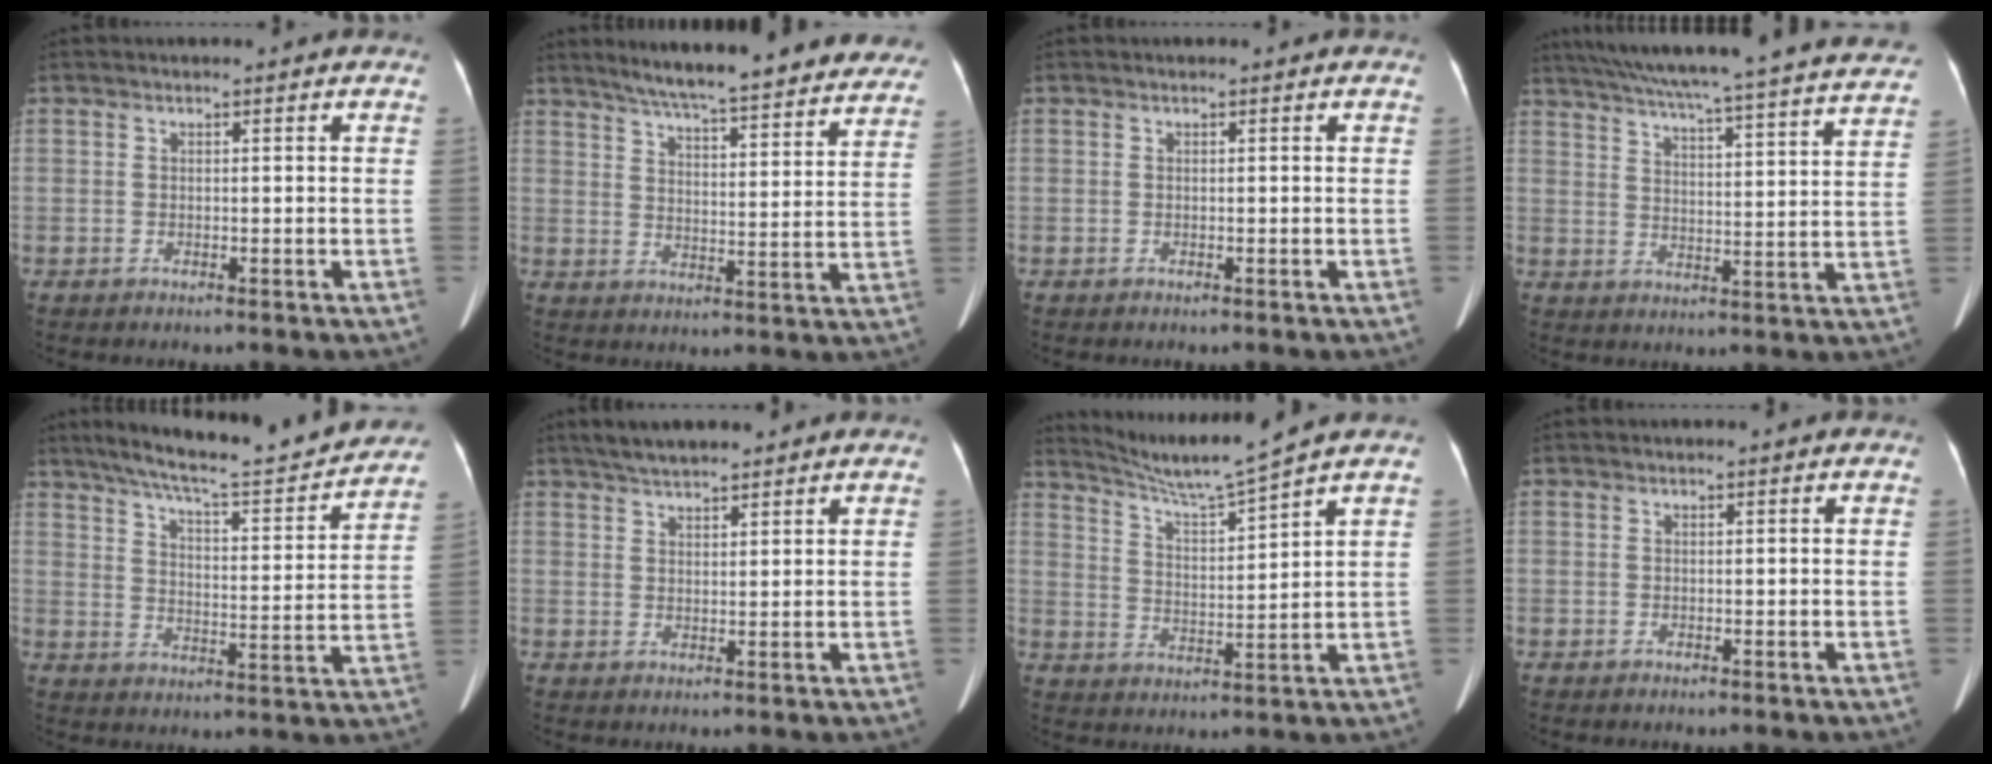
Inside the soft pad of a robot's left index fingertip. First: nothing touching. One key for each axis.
{"total": 25.4, "fx": 22.3, "fy": 3.2, "fz": 11.6, "tx": -0.165, "ty": -0.020, "tz": 0.280}
{"total": 0.0}
{"total": 32.7, "fx": 29.7, "fy": 1.5, "fz": 13.5, "tx": -0.222, "ty": -0.050, "tz": 0.372}
{"total": 20.9, "fx": 18.7, "fy": 1.5, "fz": 9.3, "tx": -0.146, "ty": -0.019, "tz": 0.254}
{"total": 5.9, "fx": 5.0, "fy": 1.1, "fz": 2.9, "tx": -0.051, "ty": 0.025, "tz": 0.089}
{"total": 8.4, "fx": 7.5, "fy": -2.5, "fz": 2.7, "tx": -0.058, "ty": -0.016, "tz": 0.147}
{"total": 0.0}